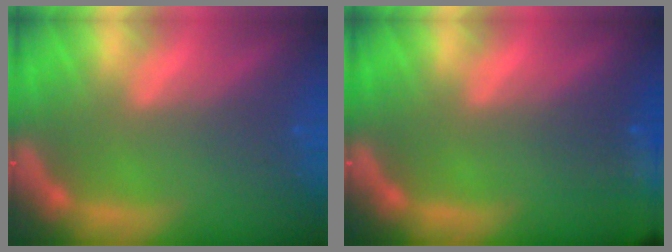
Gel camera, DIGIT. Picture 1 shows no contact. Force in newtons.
{"total": 10.0}